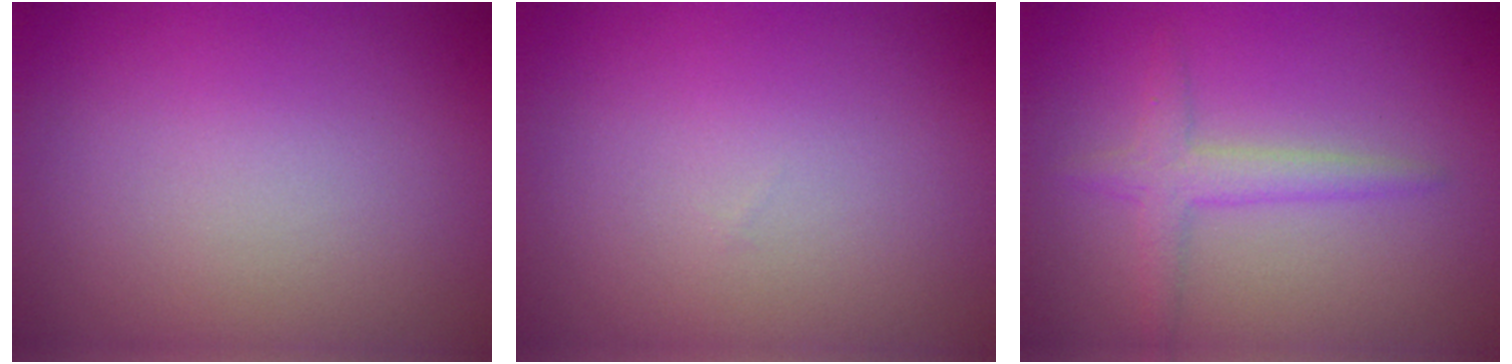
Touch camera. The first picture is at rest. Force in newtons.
{"total": 0.0}
{"total": 2.4, "press": 2.4, "slide": 0.1}